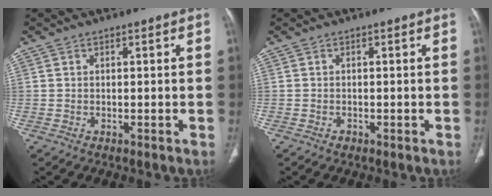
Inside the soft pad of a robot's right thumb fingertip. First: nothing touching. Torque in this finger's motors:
{"motor_torque": [0.15, -0.23, 0.46, -0.16, -0.06]}